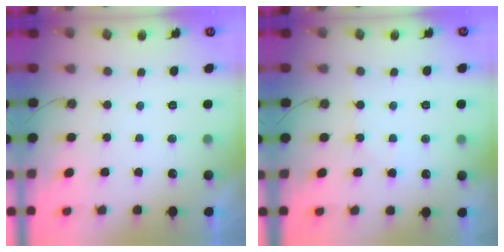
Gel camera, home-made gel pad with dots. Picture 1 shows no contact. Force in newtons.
{"total": 3.3, "press": 3.2, "slide": 0.5}